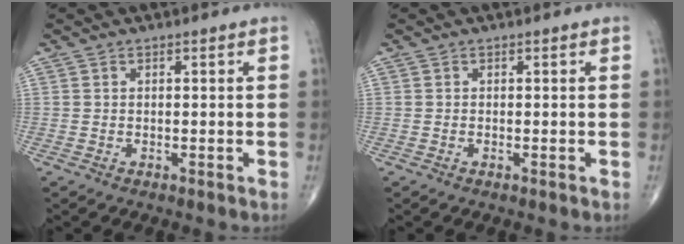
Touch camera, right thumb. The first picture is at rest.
{"total": 0.0}